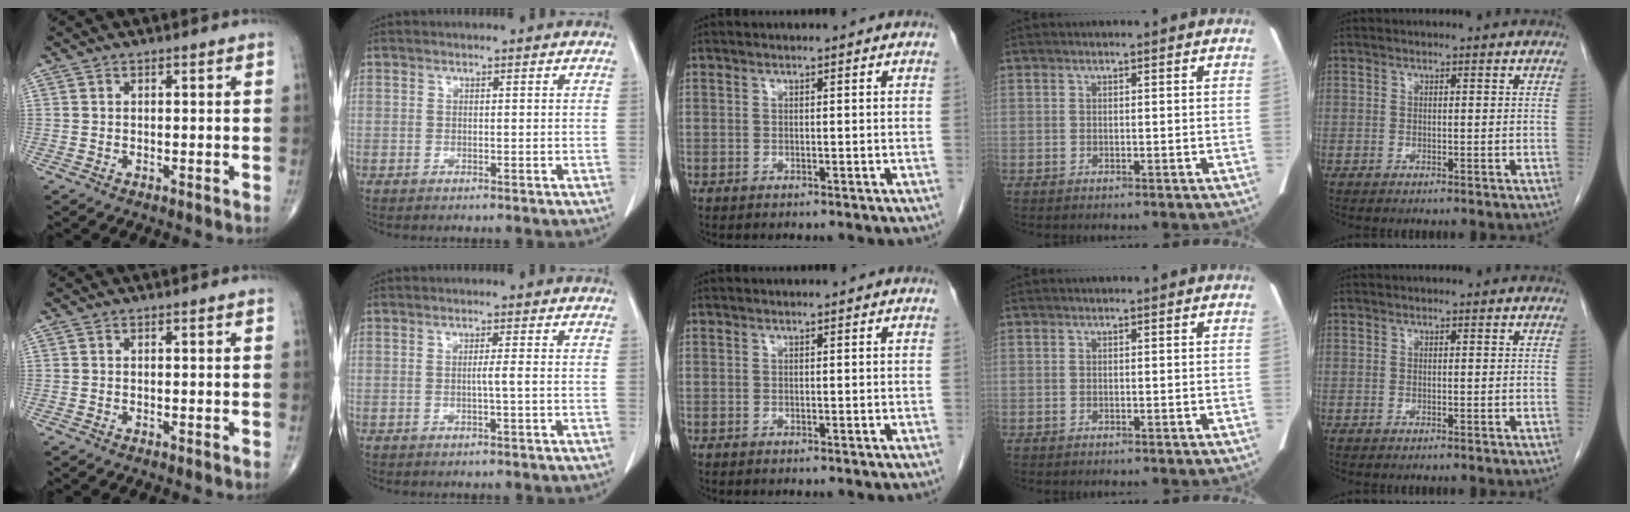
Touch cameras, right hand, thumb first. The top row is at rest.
{"index": {"total": 1.3, "force": [-0.2, -0.4, 1.3], "torque": [-0.020, 0.001, -0.004]}}